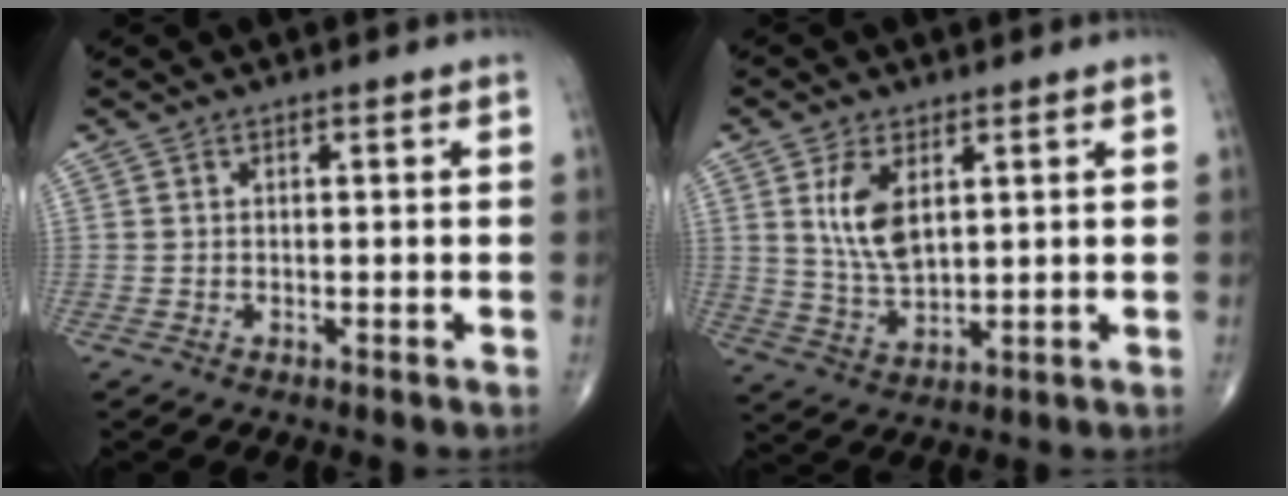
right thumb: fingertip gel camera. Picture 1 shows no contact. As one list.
[{"total": 8.4, "force": [2.9, 4.3, 6.6], "torque": [-0.118, -0.016, 0.065]}]